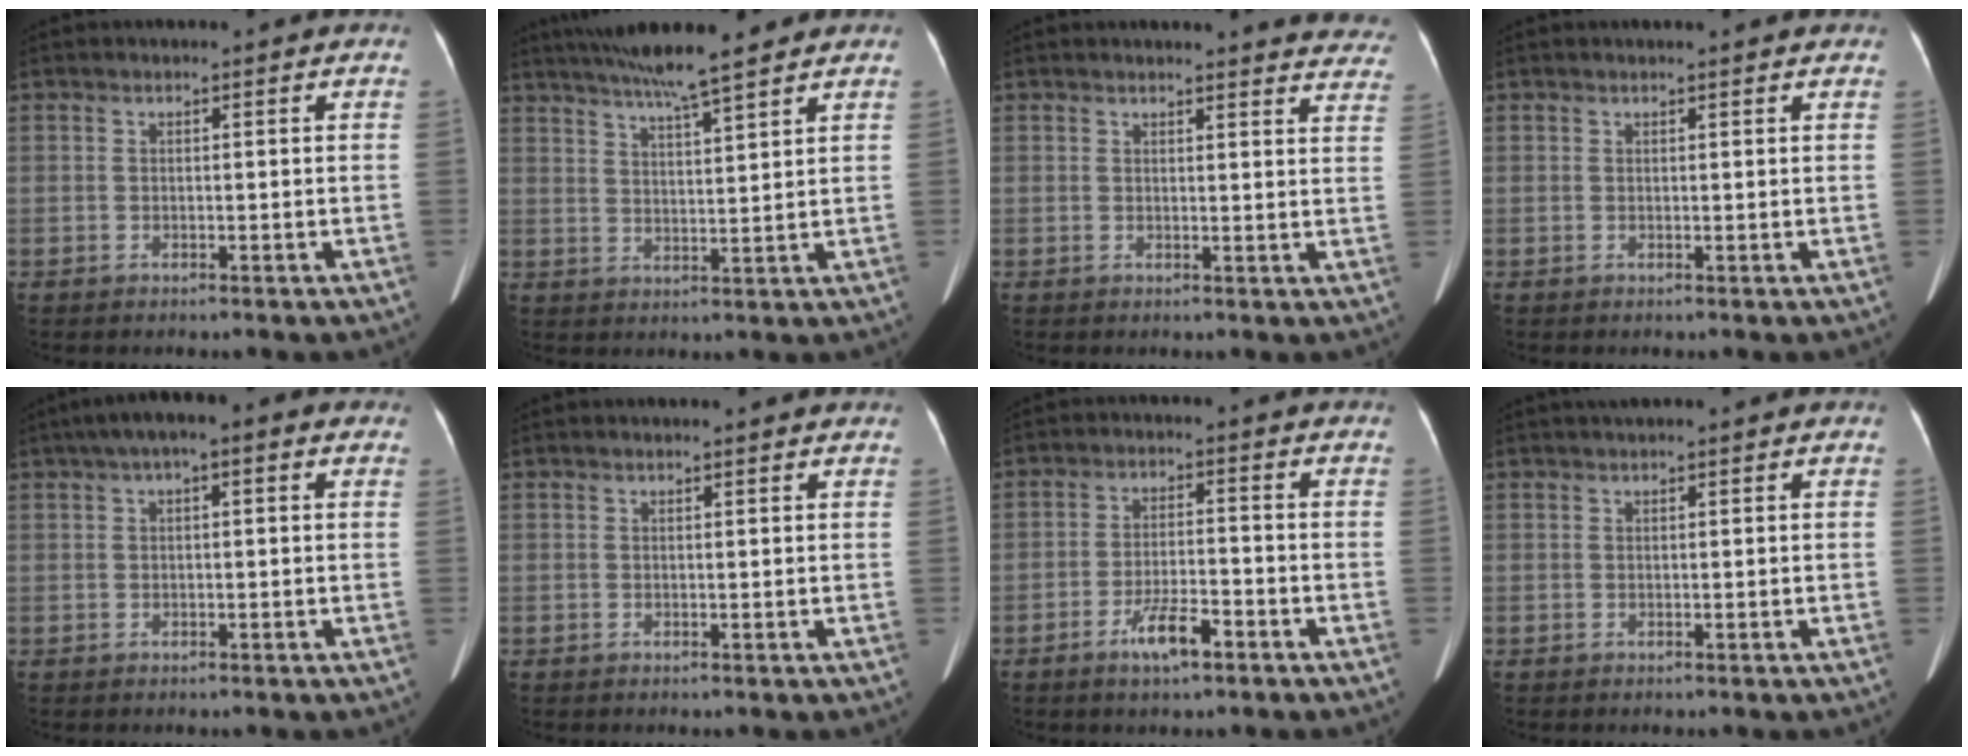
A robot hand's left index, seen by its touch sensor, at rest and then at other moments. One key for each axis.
{"total": 11.0, "fx": 9.3, "fy": 0.0, "fz": 6.0, "tx": -0.104, "ty": 0.019, "tz": 0.143}
{"total": 13.8, "fx": 13.3, "fy": 2.0, "fz": 3.1, "tx": -0.003, "ty": -0.054, "tz": 0.115}
{"total": 3.2, "fx": 2.9, "fy": 0.4, "fz": 1.3, "tx": -0.015, "ty": 0.016, "tz": 0.028}
{"total": 6.6, "fx": 3.3, "fy": 1.9, "fz": 5.5, "tx": -0.090, "ty": 0.040, "tz": 0.042}
{"total": 2.3, "fx": 2.1, "fy": 0.0, "fz": 0.9, "tx": -0.011, "ty": 0.013, "tz": 0.022}
{"total": 5.4, "fx": -3.4, "fy": 1.2, "fz": 4.1, "tx": -0.079, "ty": -0.002, "tz": -0.058}
{"total": 1.3, "fx": 1.0, "fy": -0.1, "fz": 0.9, "tx": -0.012, "ty": 0.019, "tz": 0.021}